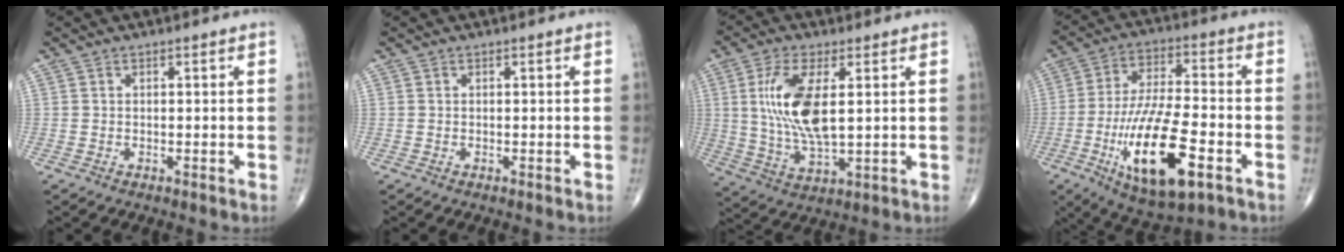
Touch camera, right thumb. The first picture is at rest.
{"total": 0.0}
{"total": 12.8, "force": [2.3, 5.0, 11.5], "torque": [-0.241, -0.018, 0.051]}
{"total": 19.1, "force": [-6.9, 6.6, 16.6], "torque": [-0.309, 0.015, -0.108]}